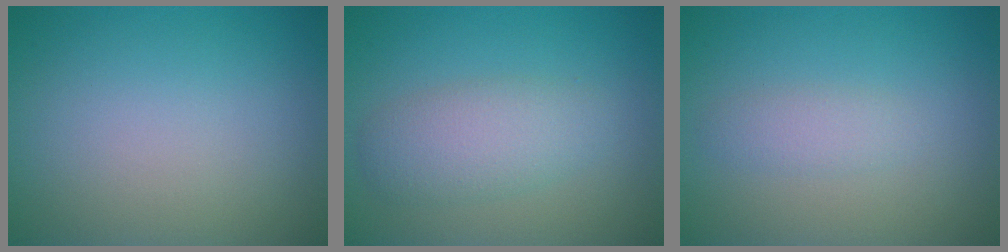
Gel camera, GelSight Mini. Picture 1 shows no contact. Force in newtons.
{"total": 2.2, "press": 2.2, "slide": 0.2}
{"total": 1.4, "press": 1.4, "slide": 0.0}